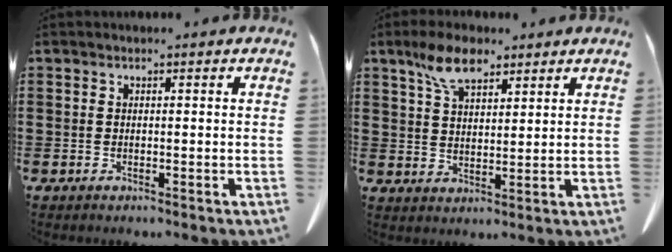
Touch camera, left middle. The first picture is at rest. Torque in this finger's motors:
{"motor_torque": [0.73, 0.66, 0.08, 0.03]}